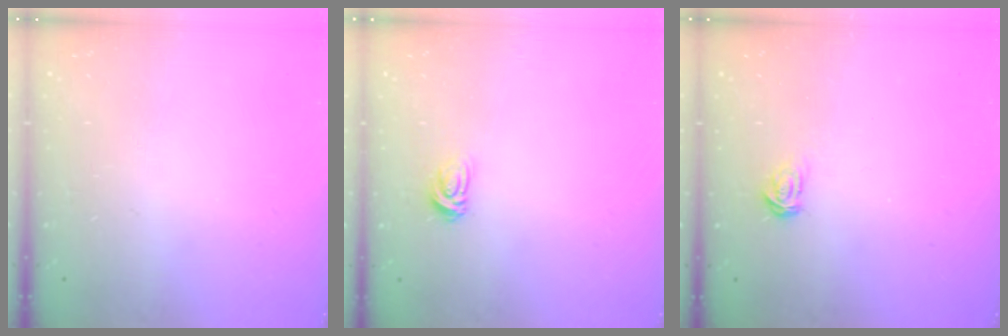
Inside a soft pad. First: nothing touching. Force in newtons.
{"total": 3.4, "press": 3.4, "slide": 0.5}
{"total": 2.3, "press": 2.3, "slide": 0.3}